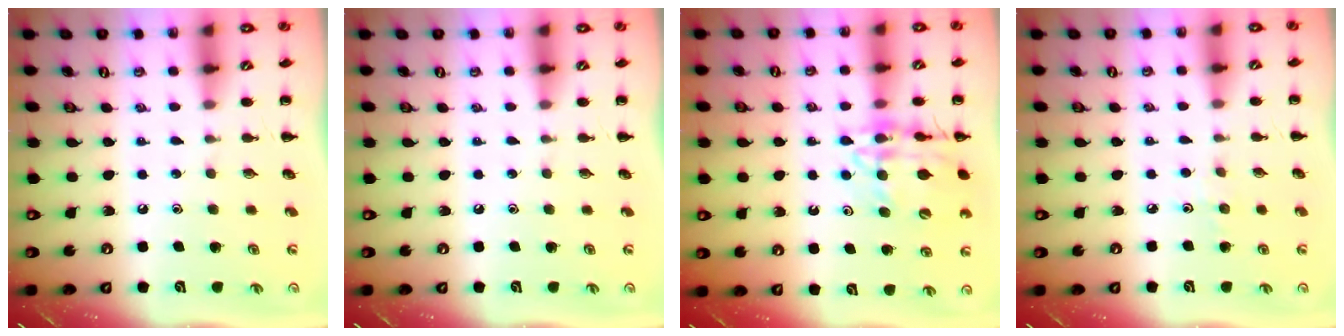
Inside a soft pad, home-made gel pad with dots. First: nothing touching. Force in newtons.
{"total": 0.0}
{"total": 14.8, "press": 14.7, "slide": 2.2}
{"total": 3.1, "press": 2.8, "slide": 1.2}